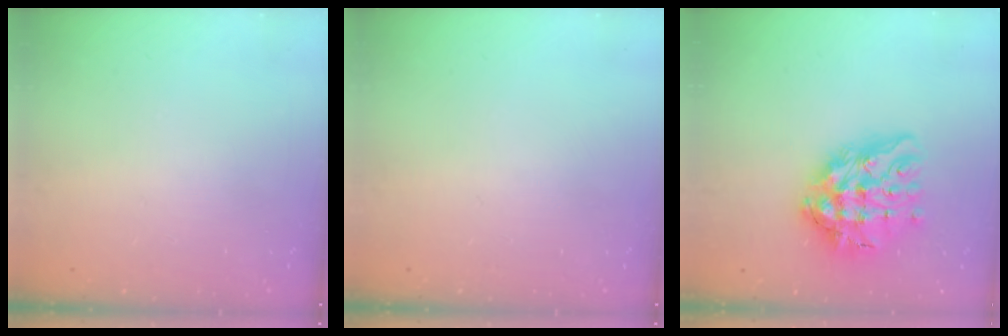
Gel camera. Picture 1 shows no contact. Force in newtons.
{"total": 0.0}
{"total": 18.4, "press": 18.3, "slide": 1.8}